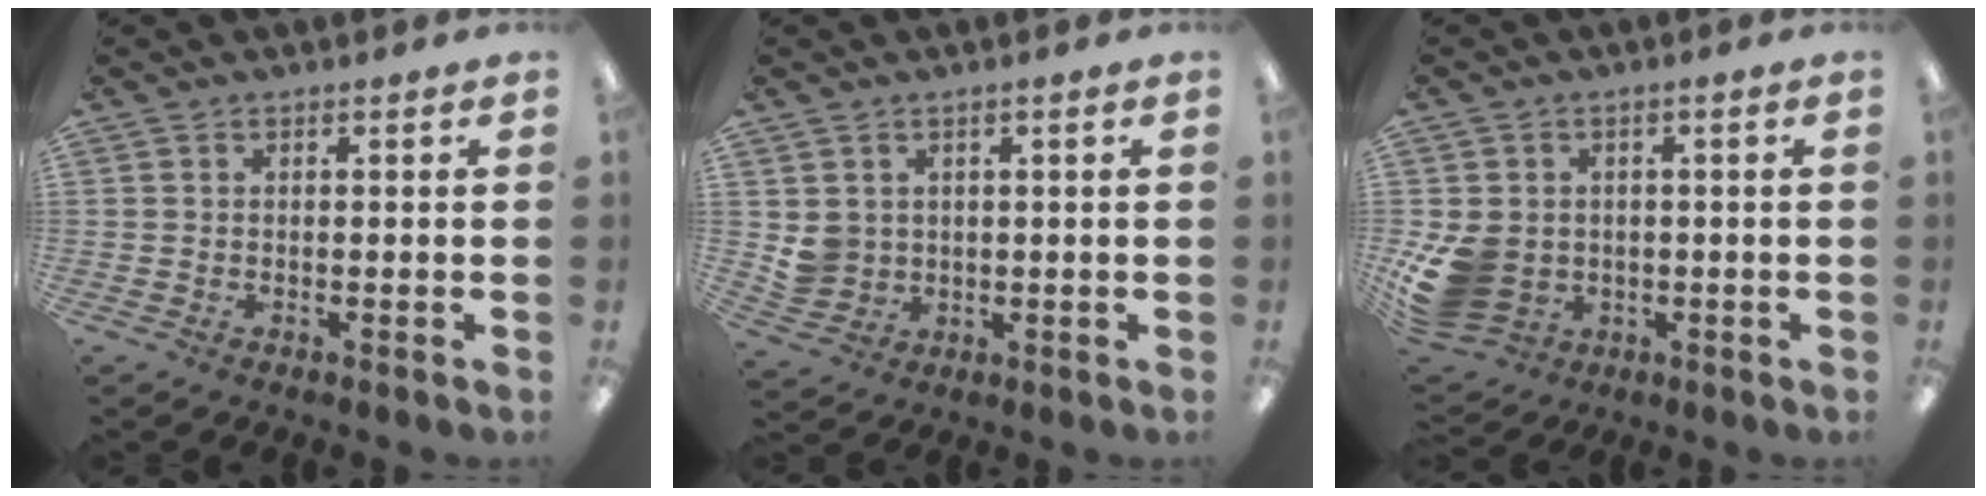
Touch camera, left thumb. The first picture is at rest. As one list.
[{"total": 4.2, "force": [1.5, 3.9, 0.5], "torque": [-0.015, 0.001, 0.031]}, {"total": 9.7, "force": [-1.4, 8.2, 4.9], "torque": [-0.117, 0.013, -0.018]}]